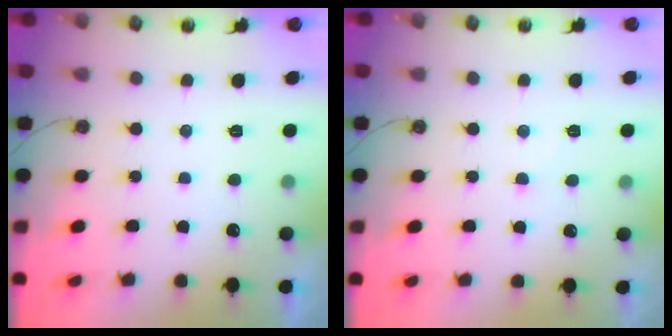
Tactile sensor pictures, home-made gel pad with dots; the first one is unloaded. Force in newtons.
{"total": 2.7, "press": 2.7, "slide": 0.3}